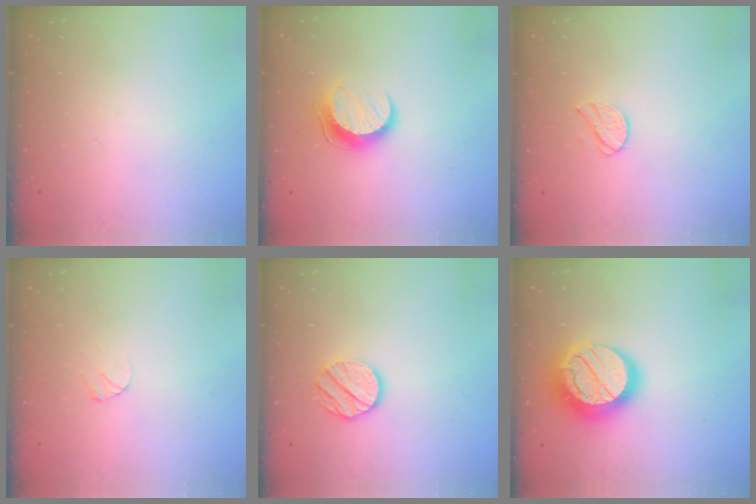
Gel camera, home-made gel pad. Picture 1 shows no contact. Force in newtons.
{"total": 9.7, "press": 9.6, "slide": 0.5}
{"total": 7.8, "press": 7.7, "slide": 0.7}
{"total": 3.2, "press": 3.2, "slide": 0.3}
{"total": 9.6, "press": 9.6, "slide": 0.7}
{"total": 21.6, "press": 21.6, "slide": 1.6}